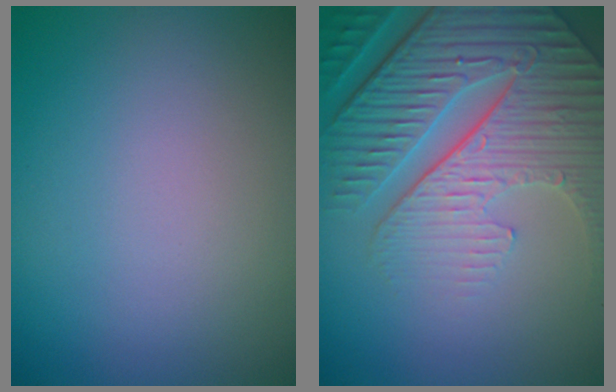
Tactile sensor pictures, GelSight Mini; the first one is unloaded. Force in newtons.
{"total": 8.0, "press": 6.2, "slide": 5.1}